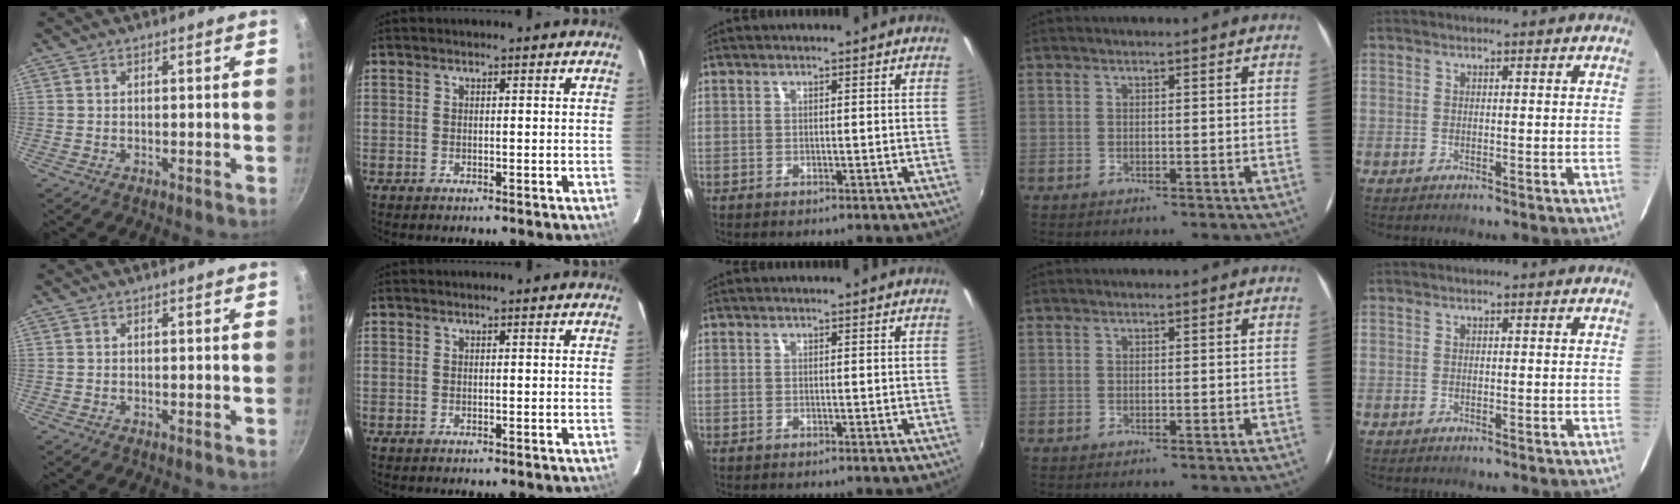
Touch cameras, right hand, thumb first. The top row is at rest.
{}